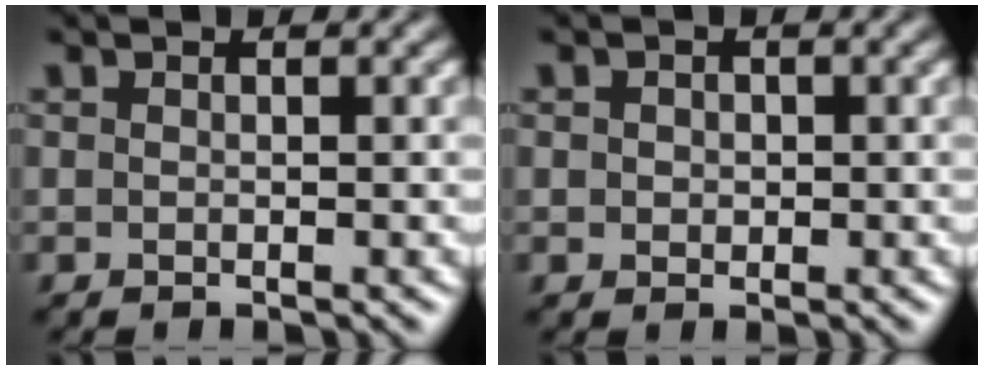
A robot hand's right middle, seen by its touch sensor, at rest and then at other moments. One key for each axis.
{"total": 1.0, "fx": 0.1, "fy": 0.9, "fz": 0.5, "tx": -0.006, "ty": 0.003, "tz": 0.001}